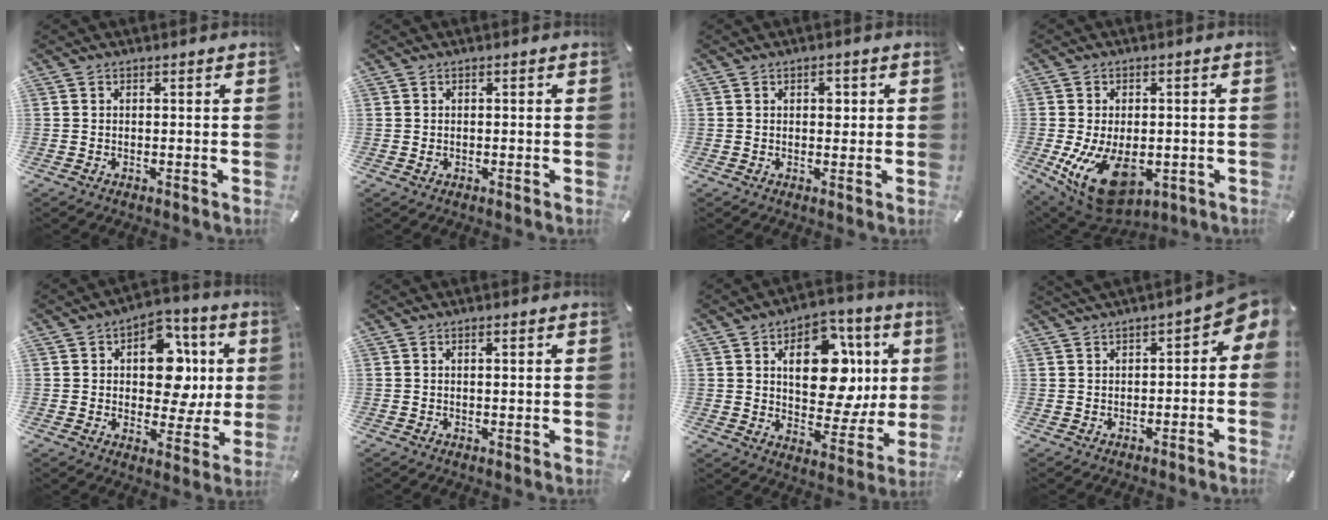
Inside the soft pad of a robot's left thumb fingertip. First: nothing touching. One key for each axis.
{"total": 0.7, "fx": -0.2, "fy": 0.6, "fz": 0.4, "tx": -0.010, "ty": 0.001, "tz": -0.003}
{"total": 2.4, "fx": 0.5, "fy": 1.7, "fz": 1.5, "tx": -0.010, "ty": -0.002, "tz": 0.002}
{"total": 13.9, "fx": -4.0, "fy": 8.3, "fz": 10.4, "tx": -0.199, "ty": 0.002, "tz": -0.060}
{"total": 14.1, "fx": 3.0, "fy": 10.1, "fz": 9.4, "tx": -0.121, "ty": -0.019, "tz": 0.055}
{"total": 0.7, "fx": 0.2, "fy": 0.2, "fz": 0.6, "tx": -0.013, "ty": 0.000, "tz": 0.004}
{"total": 17.1, "fx": 4.8, "fy": 11.3, "fz": 11.9, "tx": -0.158, "ty": -0.019, "tz": 0.086}
{"total": 4.4, "fx": 1.1, "fy": 2.5, "fz": 3.4, "tx": -0.042, "ty": -0.011, "tz": 0.014}